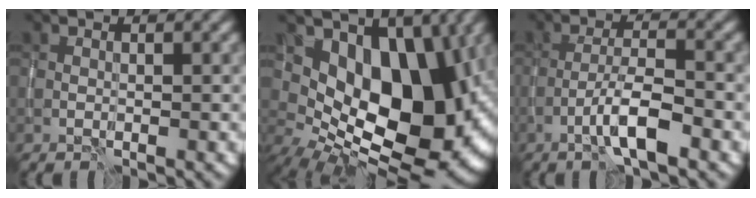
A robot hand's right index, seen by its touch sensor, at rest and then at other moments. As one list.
[{"total": 14.8, "force": [2.6, 9.5, 11.1], "torque": [-0.151, -0.022, 0.055]}, {"total": 4.2, "force": [-2.4, 0.7, 3.3], "torque": [-0.060, 0.009, -0.048]}]